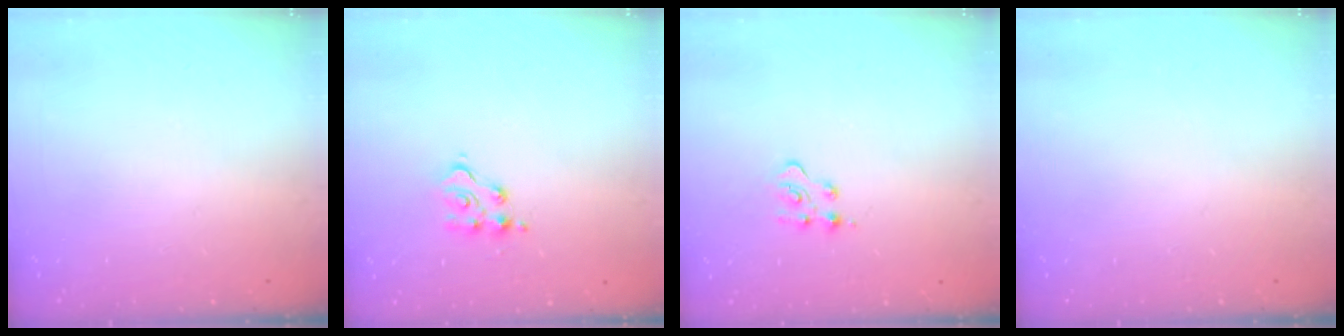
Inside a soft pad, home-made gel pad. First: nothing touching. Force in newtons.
{"total": 5.7, "press": 5.7, "slide": 0.2}
{"total": 3.9, "press": 3.8, "slide": 0.4}
{"total": 0.0}